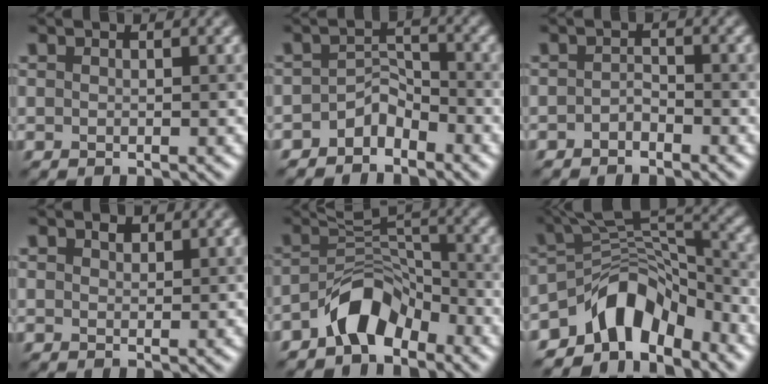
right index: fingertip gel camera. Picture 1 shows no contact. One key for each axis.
{"total": 2.6, "fx": -2.0, "fy": 1.3, "fz": 1.0, "tx": -0.014, "ty": 0.014, "tz": -0.037}
{"total": 1.2, "fx": -0.9, "fy": 0.5, "fz": 0.6, "tx": -0.011, "ty": 0.005, "tz": -0.019}
{"total": 1.0, "fx": 0.6, "fy": 0.7, "fz": 0.4, "tx": -0.008, "ty": 0.001, "tz": 0.011}
{"total": 4.6, "fx": -3.2, "fy": 2.3, "fz": 2.5, "tx": -0.031, "ty": 0.015, "tz": -0.064}
{"total": 8.1, "fx": -5.2, "fy": 4.1, "fz": 4.7, "tx": -0.048, "ty": 0.006, "tz": -0.100}